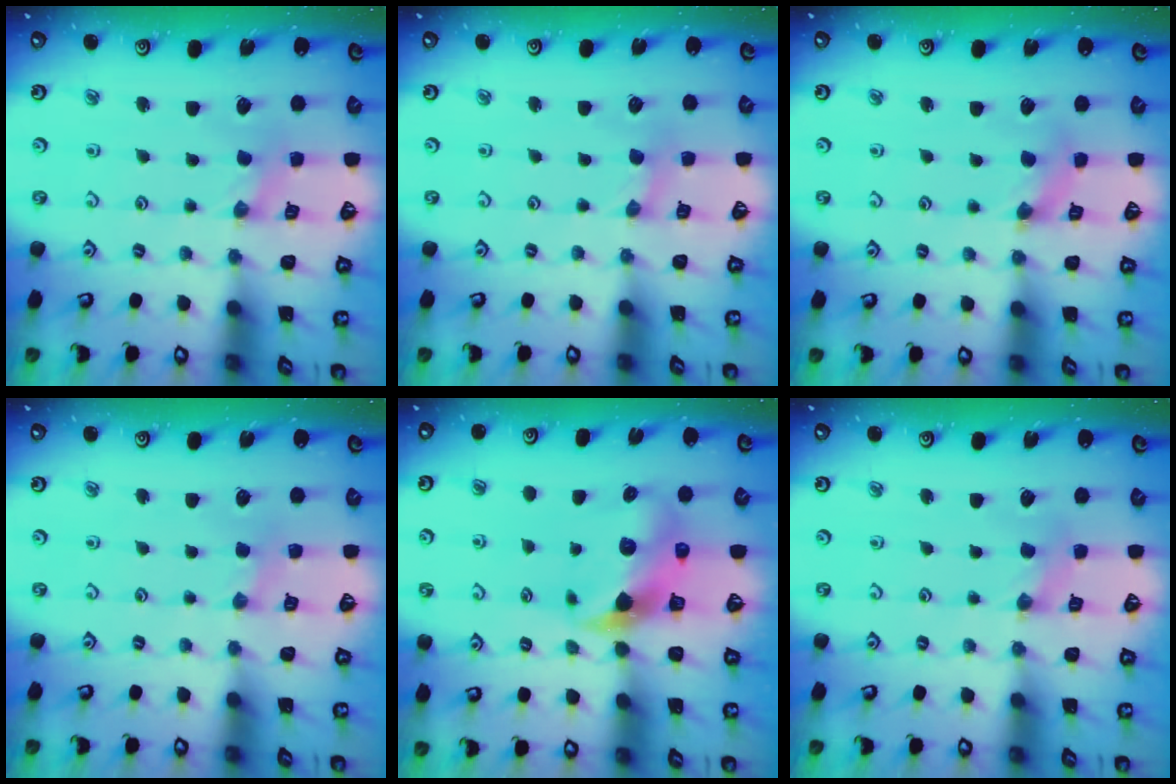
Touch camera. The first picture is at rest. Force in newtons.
{"total": 1.6, "press": 1.6, "slide": 0.3}
{"total": 2.1, "press": 2.1, "slide": 0.2}
{"total": 1.9, "press": 1.8, "slide": 0.3}
{"total": 7.8, "press": 7.7, "slide": 1.2}
{"total": 2.5, "press": 2.4, "slide": 0.4}